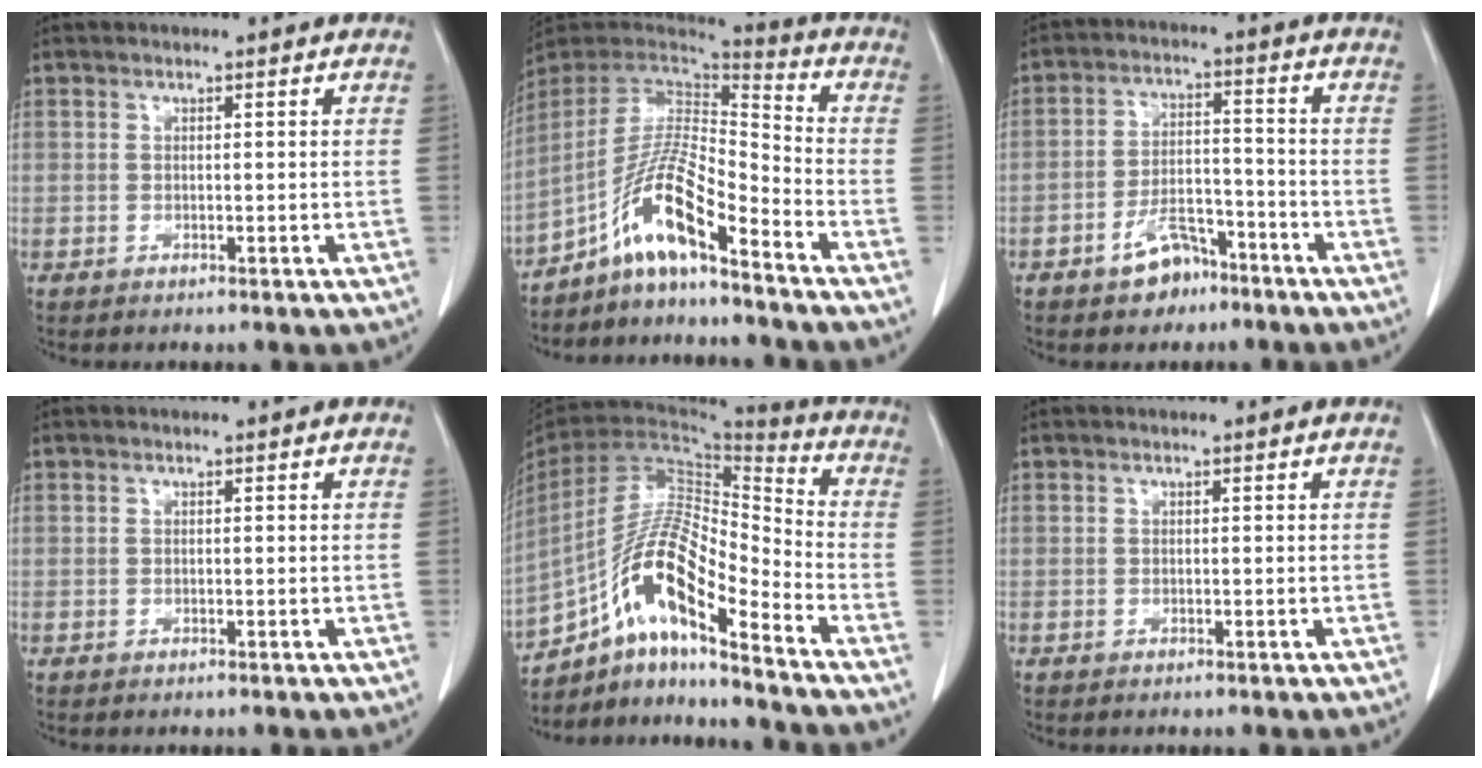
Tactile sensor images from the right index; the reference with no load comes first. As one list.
[{"total": 11.8, "force": [-7.9, 1.2, 8.8], "torque": [-0.168, 0.012, -0.147]}, {"total": 6.7, "force": [-4.6, 3.4, 3.5], "torque": [-0.071, 0.012, -0.076]}, {"total": 0.0}, {"total": 15.5, "force": [-9.5, 2.7, 11.9], "torque": [-0.226, 0.013, -0.171]}, {"total": 0.0}]